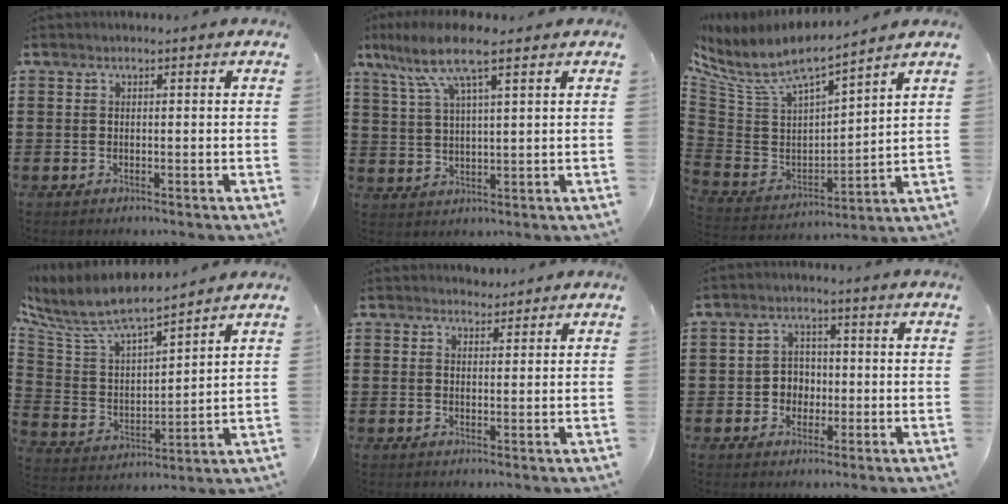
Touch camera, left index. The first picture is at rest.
{"total": 8.6, "force": [5.3, 1.4, 6.6], "torque": [-0.141, -0.004, 0.092]}
{"total": 8.0, "force": [6.5, 2.0, 4.1], "torque": [-0.110, -0.047, 0.111]}
{"total": 8.8, "force": [7.6, 1.9, 3.9], "torque": [-0.112, -0.046, 0.130]}
{"total": 1.9, "force": [1.8, 0.6, 0.1], "torque": [0.002, 0.000, 0.034]}
{"total": 3.5, "force": [-0.7, 3.2, 1.3], "torque": [-0.036, 0.008, -0.019]}